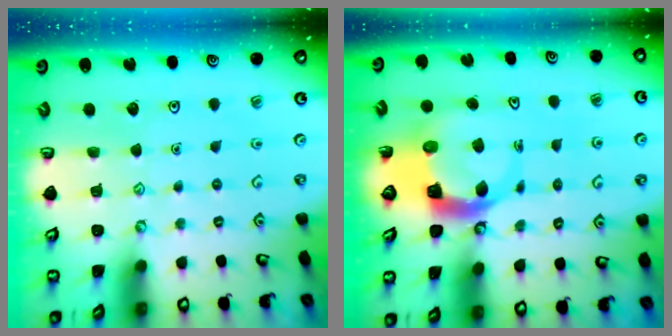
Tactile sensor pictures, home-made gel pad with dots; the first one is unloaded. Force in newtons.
{"total": 6.1, "press": 6.0, "slide": 1.0}